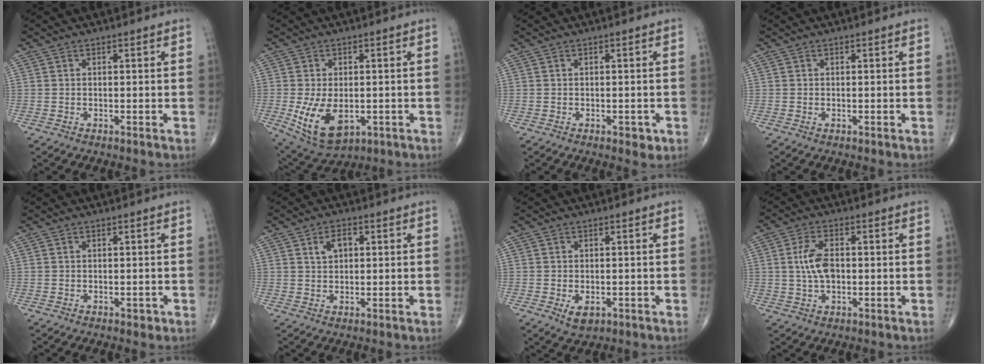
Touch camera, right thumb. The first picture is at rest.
{"total": 10.7, "force": [-2.3, 6.4, 8.3], "torque": [-0.141, -0.007, -0.020]}
{"total": 1.9, "force": [-0.8, 1.1, 1.3], "torque": [-0.006, 0.001, -0.009]}
{"total": 0.0}
{"total": 0.9, "force": [-0.4, 0.6, 0.5], "torque": [-0.002, 0.001, -0.005]}
{"total": 3.6, "force": [1.2, 2.3, 2.6], "torque": [-0.036, 0.003, 0.020]}
{"total": 3.3, "force": [-1.1, 2.1, 2.4], "torque": [-0.031, 0.000, -0.008]}
{"total": 6.1, "force": [0.2, 3.3, 5.2], "torque": [-0.102, 0.005, 0.001]}